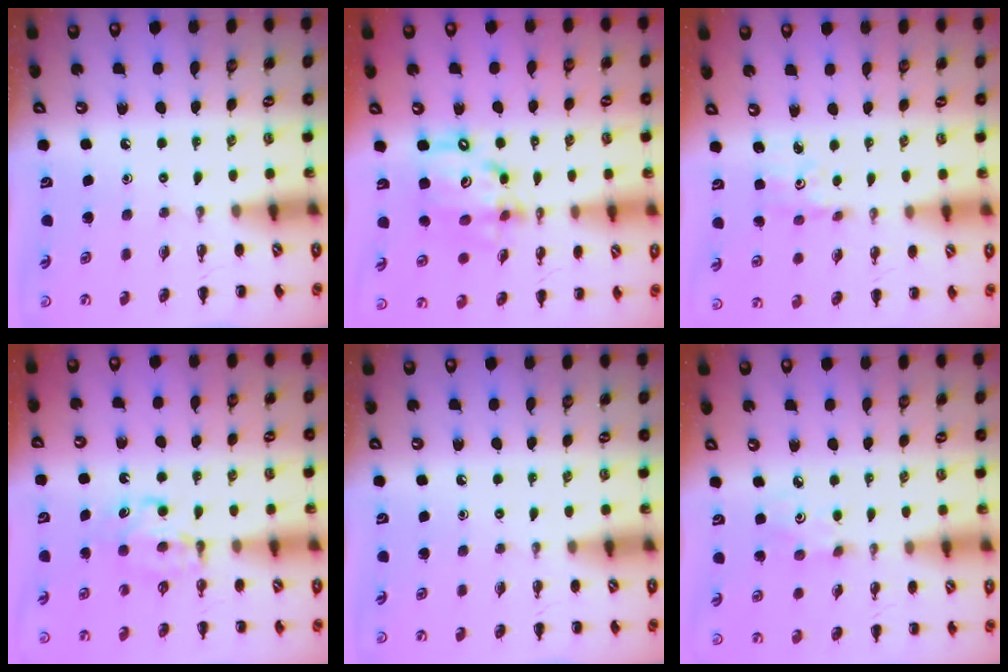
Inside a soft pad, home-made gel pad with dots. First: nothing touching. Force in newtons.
{"total": 13.4, "press": 13.0, "slide": 3.4}
{"total": 2.1, "press": 2.0, "slide": 0.6}
{"total": 5.7, "press": 5.5, "slide": 1.5}
{"total": 0.0}
{"total": 2.7, "press": 2.6, "slide": 0.6}